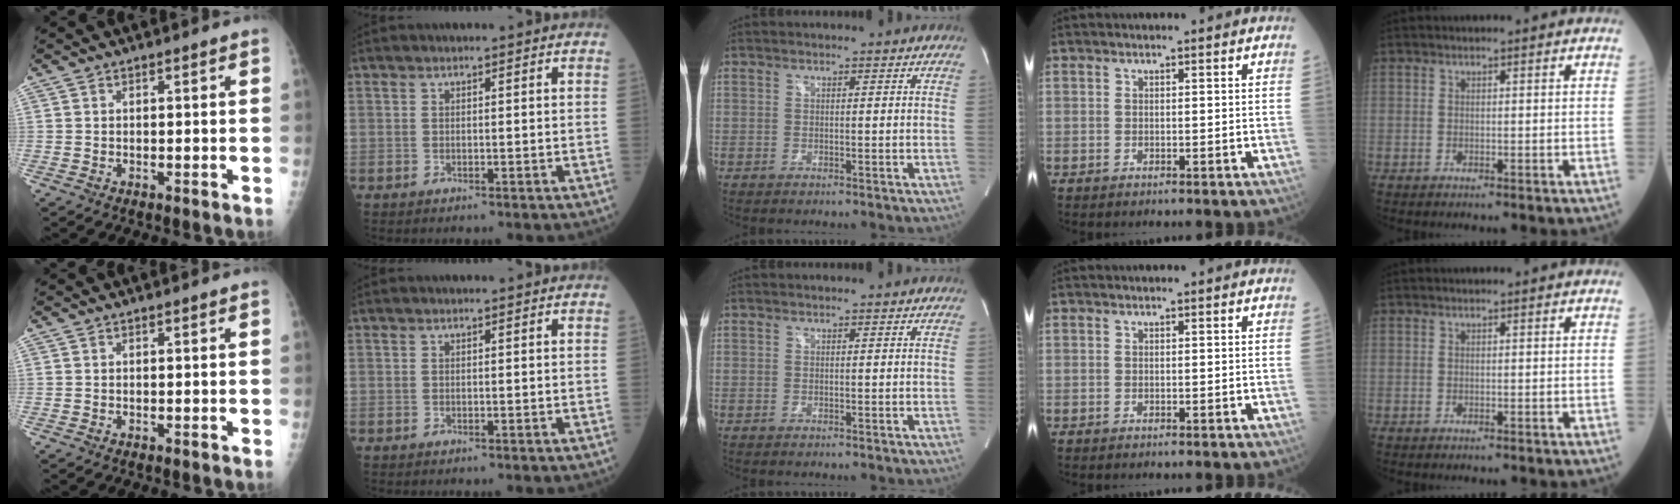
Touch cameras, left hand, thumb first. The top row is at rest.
{}